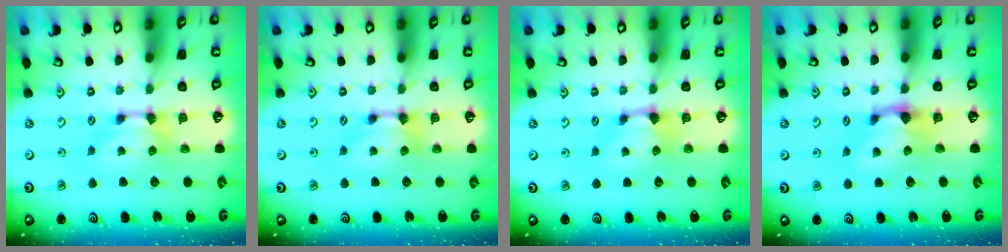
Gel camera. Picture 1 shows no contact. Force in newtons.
{"total": 0.0}
{"total": 0.9, "press": 0.7, "slide": 0.6}
{"total": 1.2, "press": 0.4, "slide": 1.2}